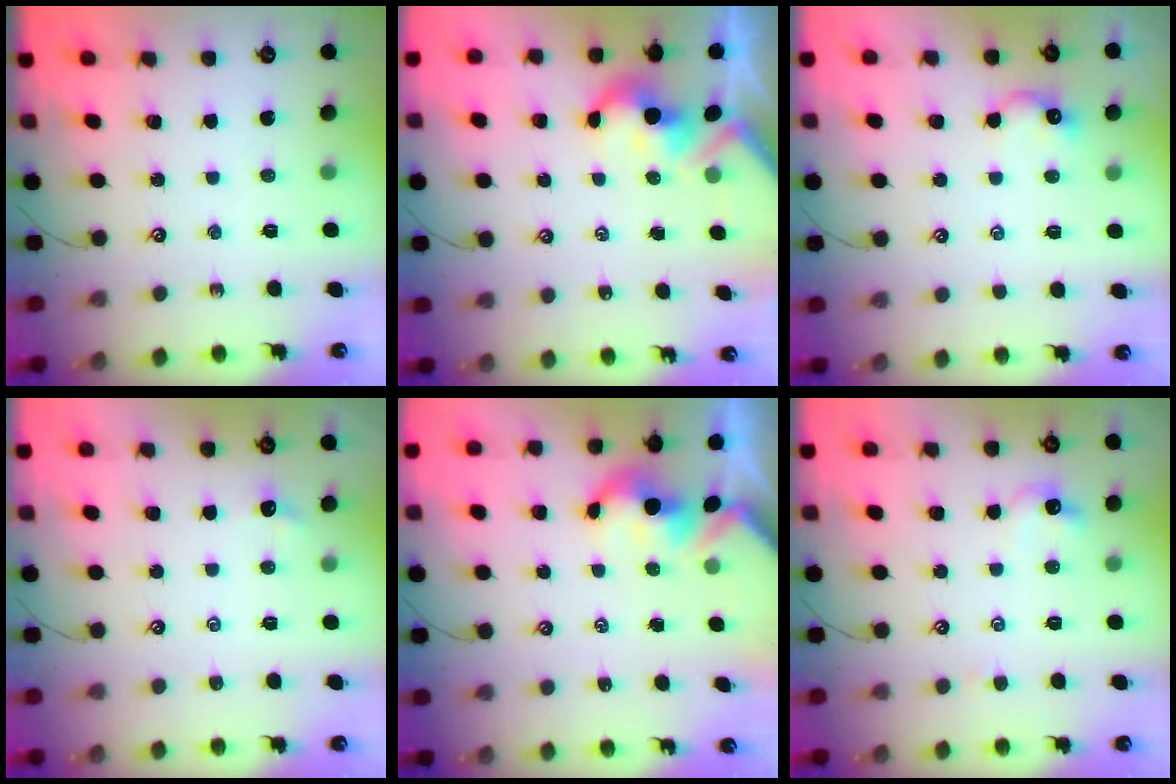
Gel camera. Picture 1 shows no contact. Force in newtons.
{"total": 3.8, "press": 3.8, "slide": 0.6}
{"total": 1.7, "press": 1.6, "slide": 0.7}
{"total": 0.9, "press": 0.8, "slide": 0.4}
{"total": 2.0, "press": 2.0, "slide": 0.1}
{"total": 1.9, "press": 1.9, "slide": 0.5}